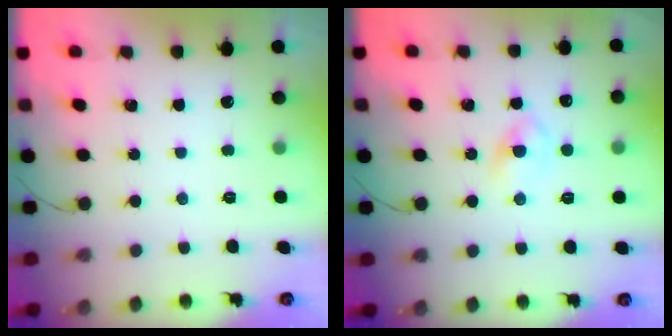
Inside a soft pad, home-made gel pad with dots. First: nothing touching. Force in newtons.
{"total": 2.9, "press": 2.6, "slide": 1.3}